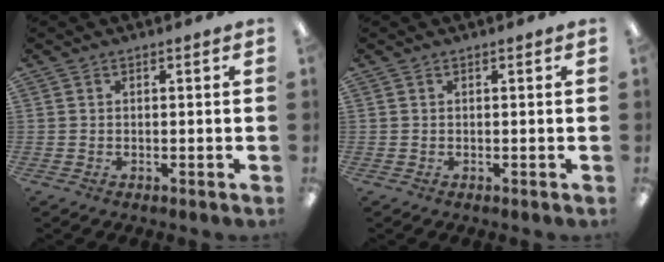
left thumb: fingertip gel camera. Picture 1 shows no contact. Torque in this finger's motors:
{"motor_torque": [0.00, 0.00, 0.01, 0.01, 0.00]}